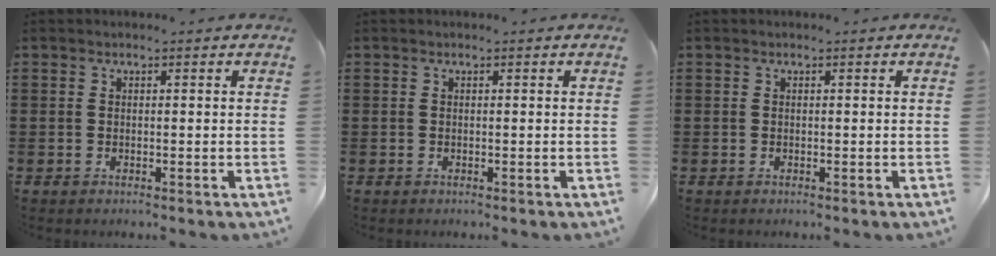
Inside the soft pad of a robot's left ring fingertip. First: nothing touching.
{"total": 0.0}
{"total": 0.0}